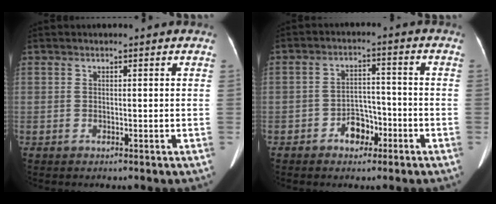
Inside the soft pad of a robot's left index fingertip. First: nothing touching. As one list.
[{"total": 4.7, "force": [-2.6, 3.0, 2.5], "torque": [-0.041, 0.016, -0.042]}]